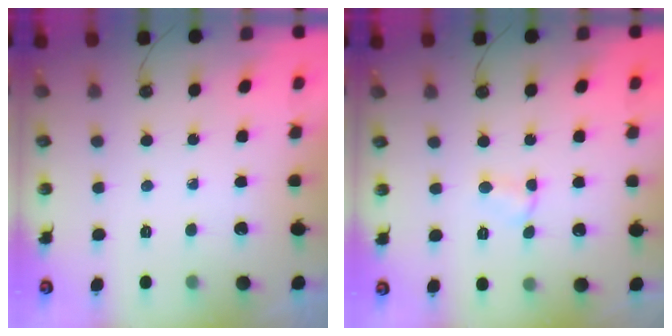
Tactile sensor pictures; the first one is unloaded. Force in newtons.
{"total": 3.3, "press": 3.3, "slide": 0.4}